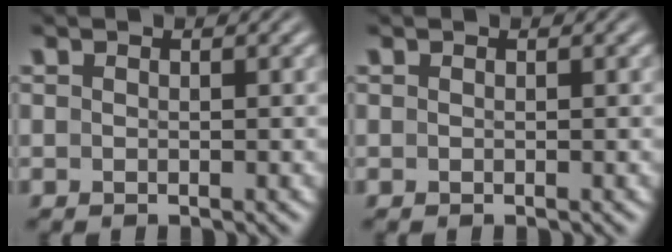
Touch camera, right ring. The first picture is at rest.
{"total": 0.0}